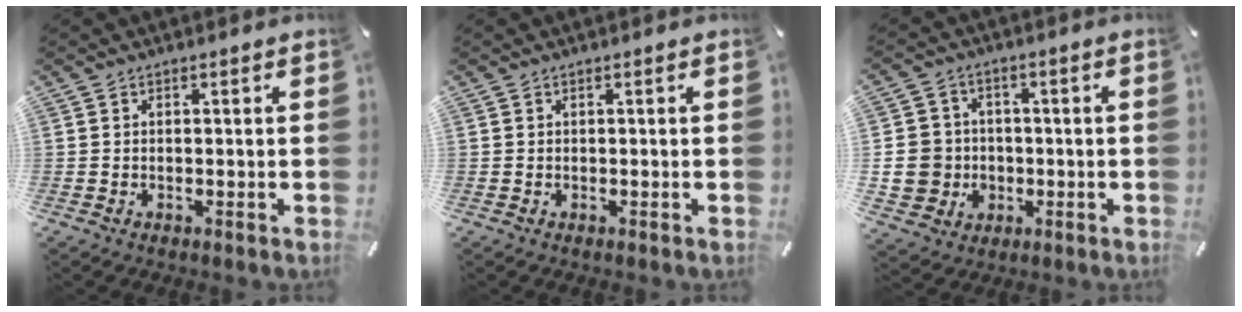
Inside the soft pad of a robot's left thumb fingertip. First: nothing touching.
{"total": 0.0}
{"total": 10.3, "force": [-0.8, 9.7, 3.4], "torque": [-0.087, 0.009, -0.010]}